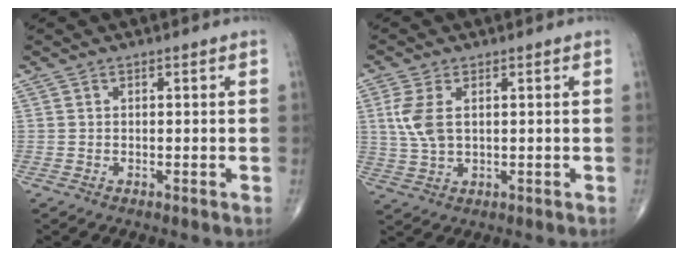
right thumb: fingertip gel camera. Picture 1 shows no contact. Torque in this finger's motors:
{"motor_torque": [-0.14, 0.45, 0.63, 0.26, 0.02]}